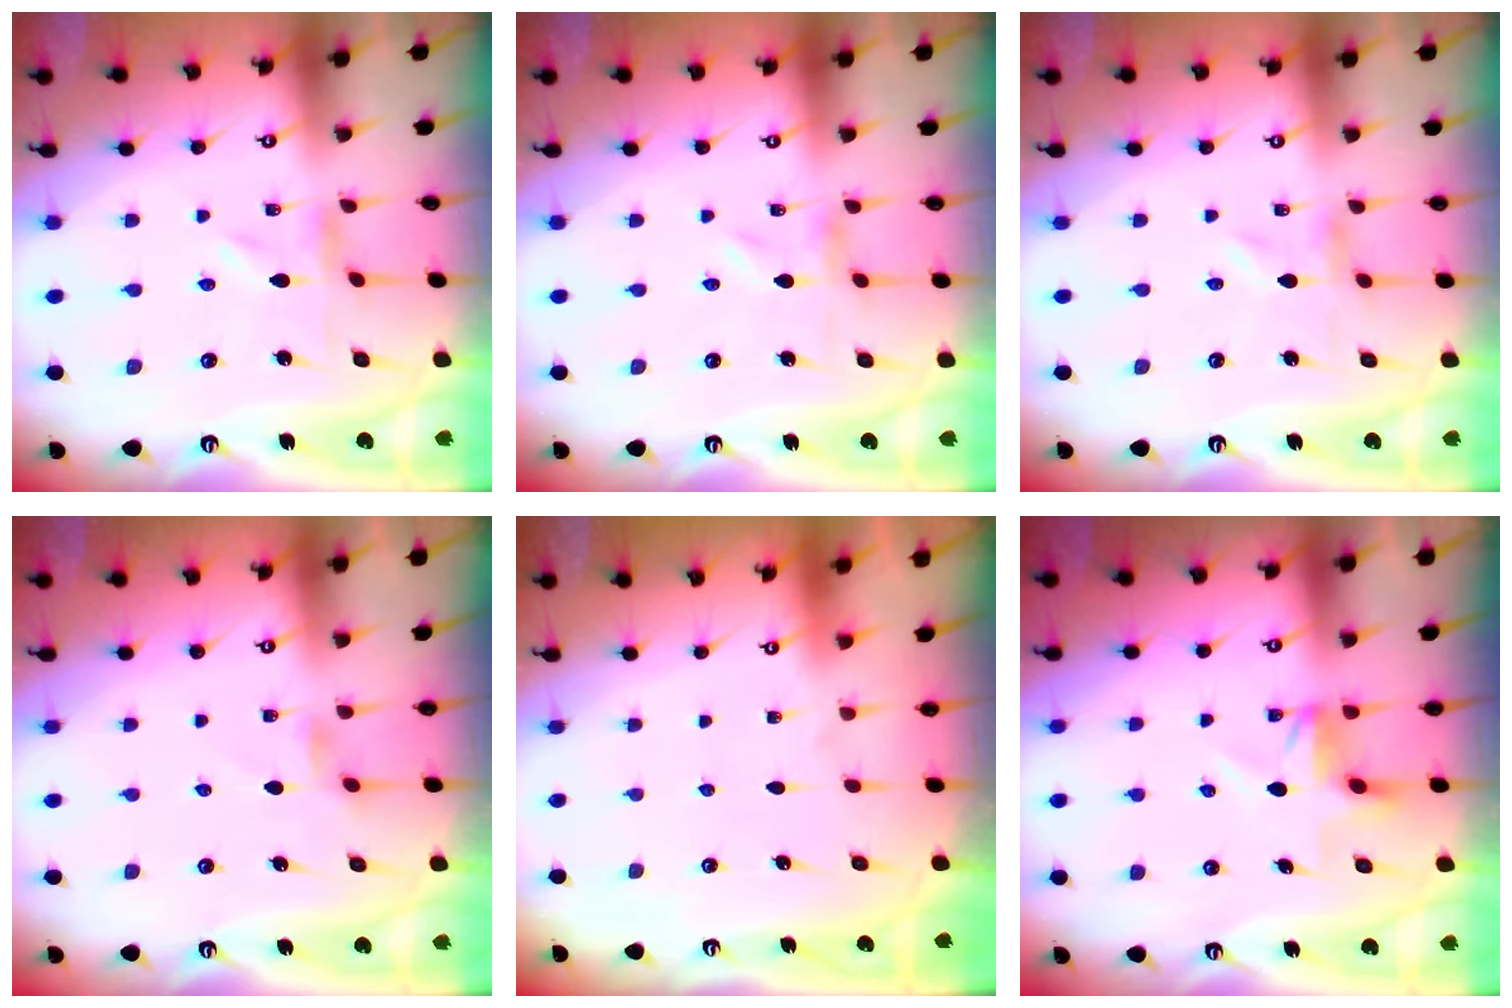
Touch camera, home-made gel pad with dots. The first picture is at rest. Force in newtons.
{"total": 0.0}
{"total": 0.0}
{"total": 2.1, "press": 2.1, "slide": 0.3}
{"total": 1.6, "press": 1.6, "slide": 0.1}
{"total": 4.3, "press": 4.2, "slide": 0.3}